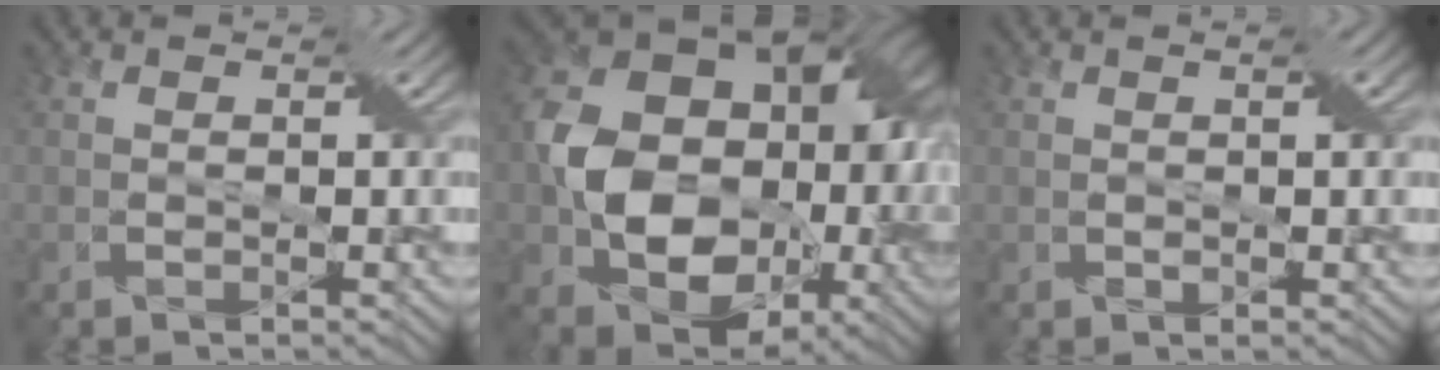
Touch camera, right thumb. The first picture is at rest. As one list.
[{"total": 17.5, "force": [-1.1, 13.2, 11.4], "torque": [-0.201, -0.030, -0.008]}, {"total": 1.7, "force": [0.3, 0.4, 1.6], "torque": [-0.031, 0.005, 0.007]}]